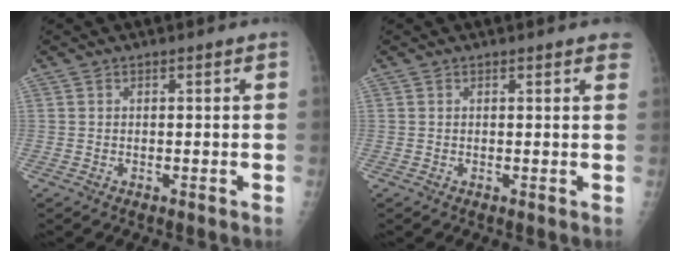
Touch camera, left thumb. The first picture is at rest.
{"total": 2.4, "force": [1.8, 0.6, 1.5], "torque": [-0.009, 0.002, 0.015]}